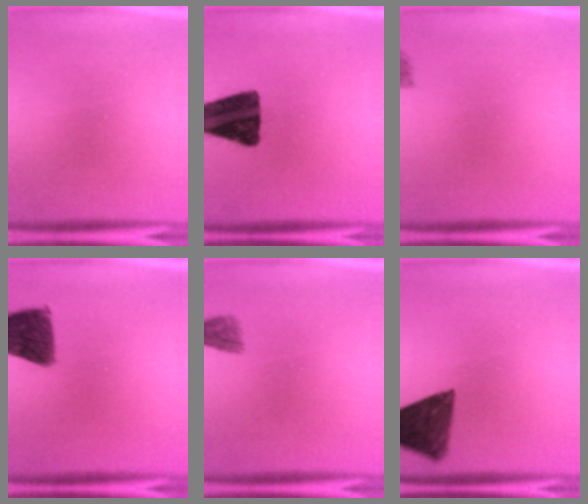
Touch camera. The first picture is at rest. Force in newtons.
{"total": 15.6}
{"total": 1.8}
{"total": 10.9}
{"total": 1.8}
{"total": 10.1}